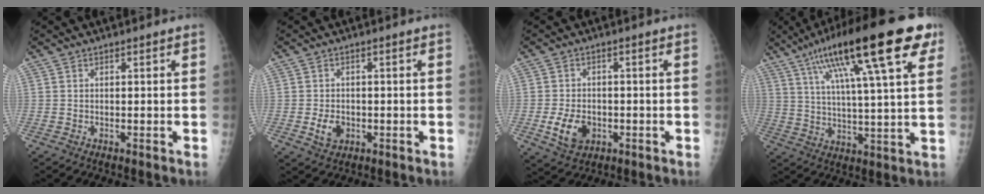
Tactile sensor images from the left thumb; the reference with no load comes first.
{"total": 3.7, "force": [-1.0, 2.8, 2.3], "torque": [-0.033, 0.002, -0.010]}
{"total": 6.5, "force": [-1.9, 4.6, 4.2], "torque": [-0.066, 0.003, -0.024]}
{"total": 25.1, "force": [12.7, 5.3, 21.0], "torque": [-0.330, 0.003, 0.199]}